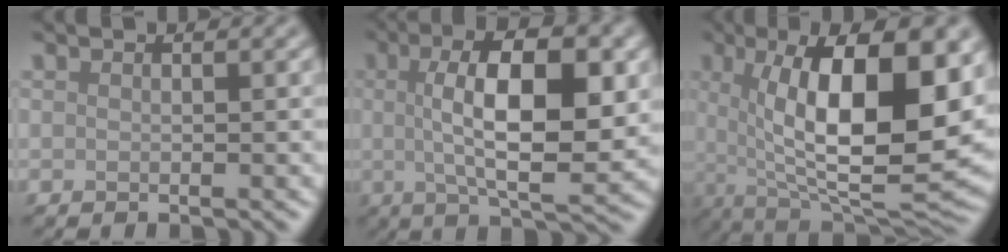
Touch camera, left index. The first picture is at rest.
{"total": 10.1, "force": [1.3, 3.3, 9.4], "torque": [-0.137, 0.009, 0.018]}
{"total": 15.3, "force": [2.4, 5.6, 14.1], "torque": [-0.188, -0.003, 0.033]}